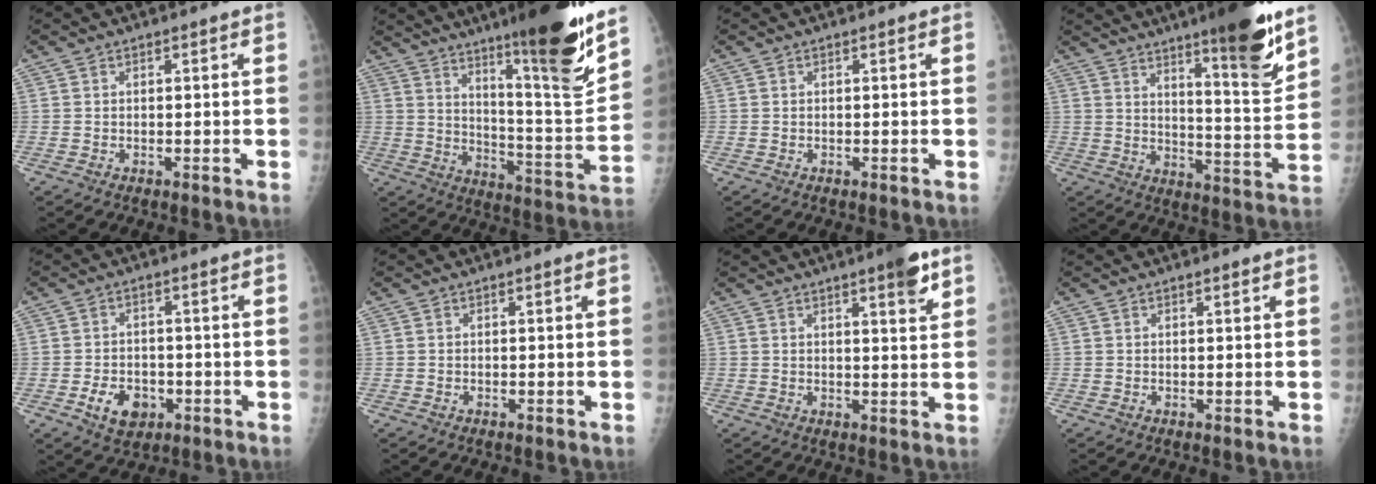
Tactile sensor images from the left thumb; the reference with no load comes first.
{"total": 20.5, "force": [13.9, 1.9, 14.9], "torque": [-0.193, -0.087, 0.221]}
{"total": 0.0}
{"total": 15.8, "force": [10.6, 2.1, 11.6], "torque": [-0.146, -0.075, 0.162]}
{"total": 6.4, "force": [-2.4, 4.6, 3.7], "torque": [-0.047, 0.011, -0.034]}
{"total": 0.0}
{"total": 5.6, "force": [3.4, 1.0, 4.3], "torque": [-0.053, -0.017, 0.043]}
{"total": 0.6, "force": [0.5, 0.2, 0.4], "torque": [-0.006, -0.002, 0.008]}